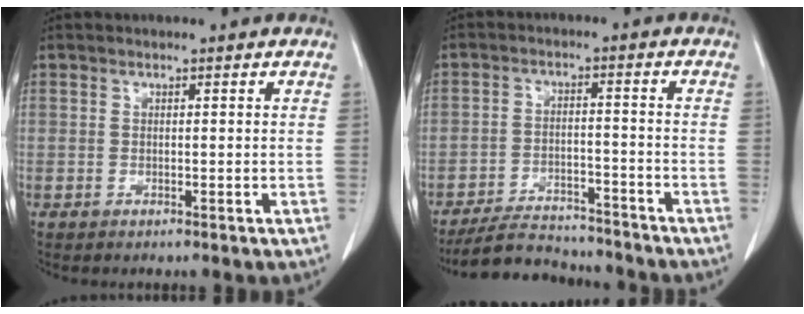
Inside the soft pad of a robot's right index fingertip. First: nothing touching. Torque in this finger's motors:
{"motor_torque": [-0.78, -0.32, -0.24, -0.11]}